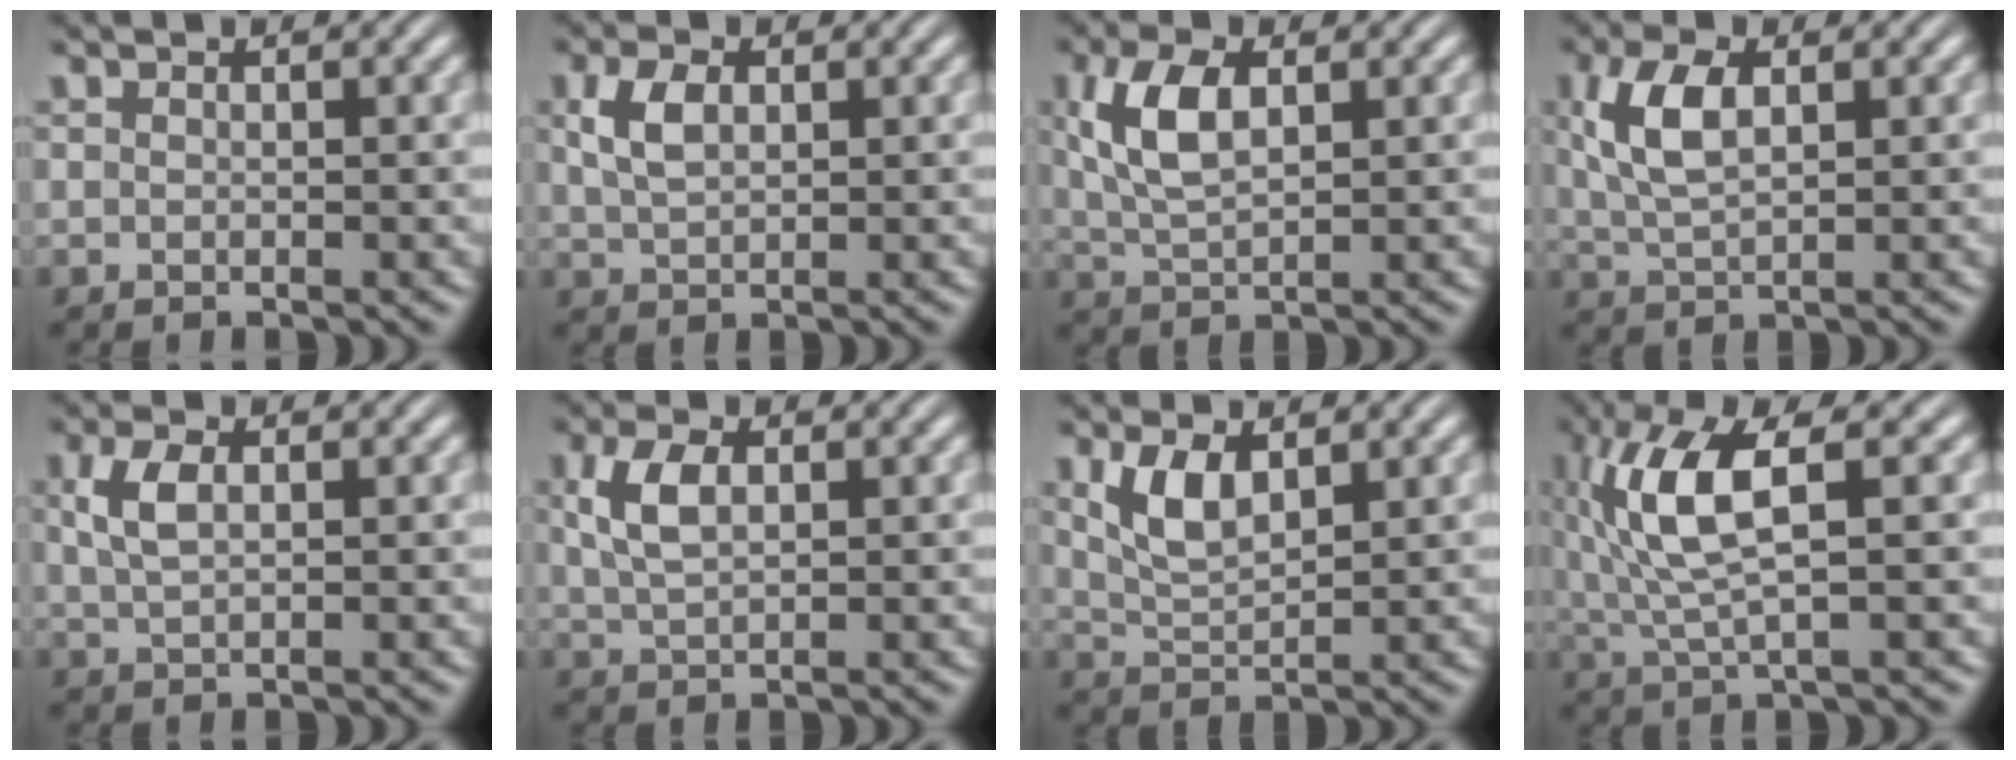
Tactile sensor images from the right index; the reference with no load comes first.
{"total": 2.6, "force": [0.7, 1.4, 2.0], "torque": [-0.042, -0.004, 0.020]}
{"total": 4.8, "force": [1.1, 2.5, 3.9], "torque": [-0.089, -0.006, 0.029]}
{"total": 4.3, "force": [1.0, 2.1, 3.6], "torque": [-0.079, -0.002, 0.026]}
{"total": 2.4, "force": [0.6, 1.1, 2.1], "torque": [-0.046, -0.002, 0.017]}
{"total": 3.1, "force": [0.8, 1.5, 2.6], "torque": [-0.058, -0.001, 0.020]}
{"total": 3.3, "force": [1.1, 1.8, 2.6], "torque": [-0.061, -0.011, 0.028]}
{"total": 7.7, "force": [1.4, 3.1, 6.9], "torque": [-0.151, -0.002, 0.036]}